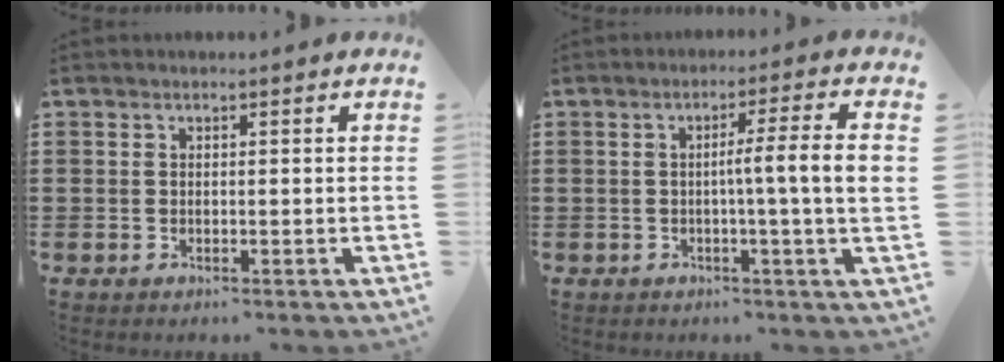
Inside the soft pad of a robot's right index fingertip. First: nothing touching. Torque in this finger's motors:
{"motor_torque": [0.99, -0.39, 0.25, 0.17]}